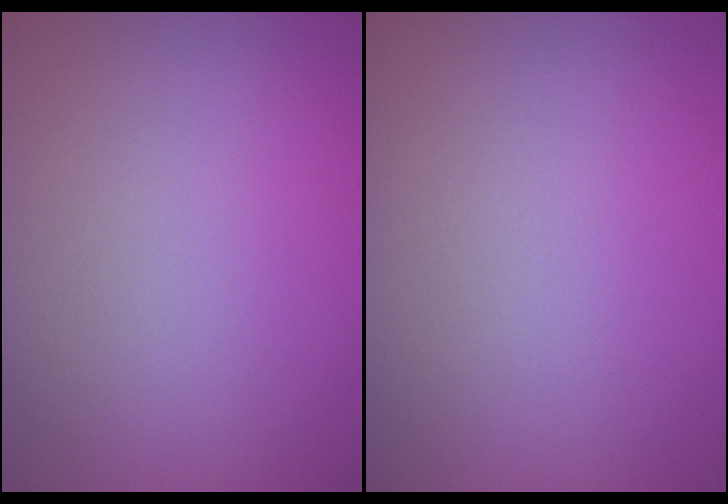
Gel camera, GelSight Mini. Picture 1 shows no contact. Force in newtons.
{"total": 0.0}